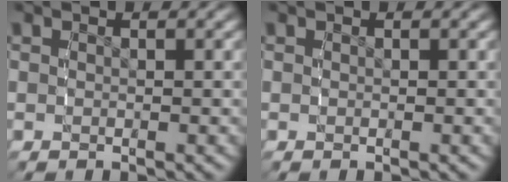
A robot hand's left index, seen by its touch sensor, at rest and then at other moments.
{"total": 0.0}